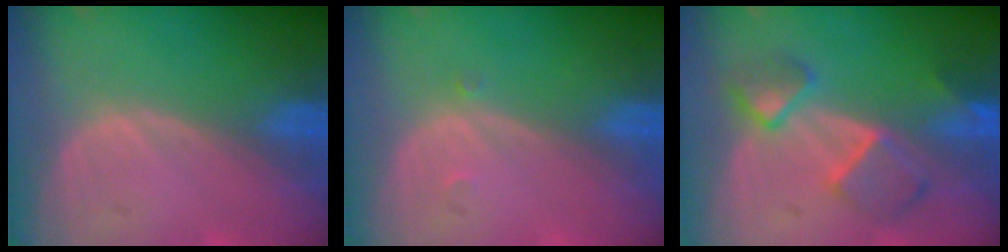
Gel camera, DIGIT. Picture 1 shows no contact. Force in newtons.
{"total": 0.7, "press": 0.5, "slide": 0.5}
{"total": 6.2, "press": 6.1, "slide": 0.3}